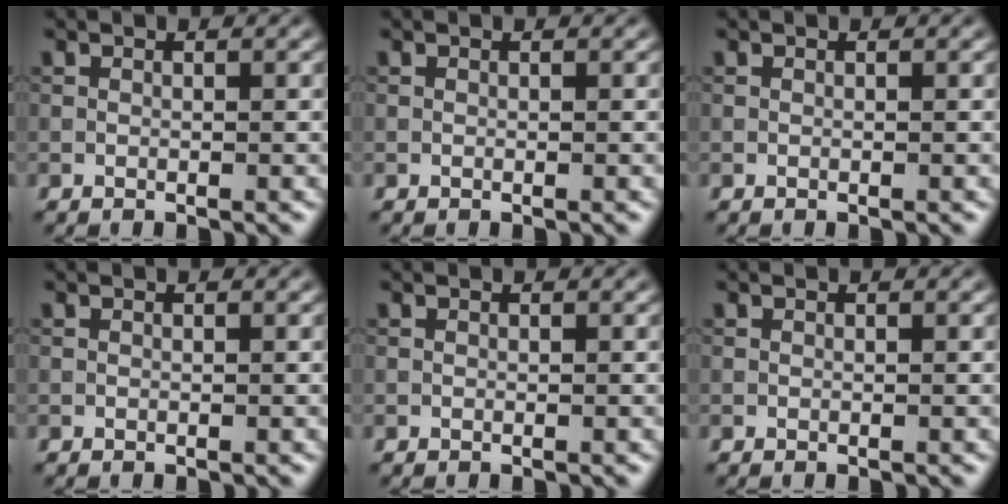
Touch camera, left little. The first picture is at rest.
{"total": 0.0}
{"total": 0.0}
{"total": 0.0}
{"total": 0.0}
{"total": 0.0}